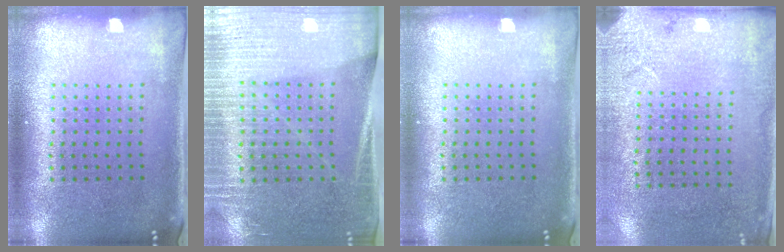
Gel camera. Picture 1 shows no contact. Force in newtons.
{"total": 3.4, "press": 3.1, "slide": 1.4}
{"total": 0.0}
{"total": 2.7, "press": 2.2, "slide": 1.6}